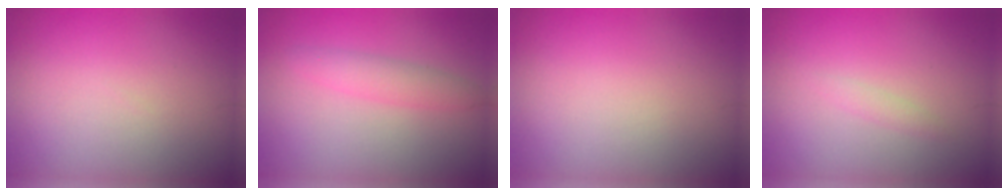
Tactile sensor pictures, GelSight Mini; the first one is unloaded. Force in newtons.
{"total": 2.2, "press": 2.2, "slide": 0.1}
{"total": 0.0}
{"total": 0.8, "press": 0.8, "slide": 0.0}